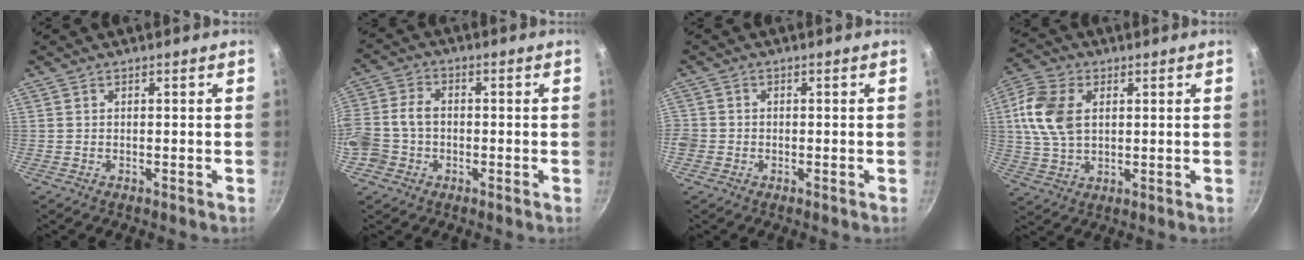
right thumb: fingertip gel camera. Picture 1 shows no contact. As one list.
[{"total": 9.8, "force": [-2.4, 7.8, 5.5], "torque": [-0.102, 0.030, -0.055]}, {"total": 3.4, "force": [-1.2, 3.0, 1.1], "torque": [-0.023, 0.008, -0.026]}, {"total": 11.9, "force": [2.2, 8.0, 8.5], "torque": [-0.155, 0.002, 0.036]}]